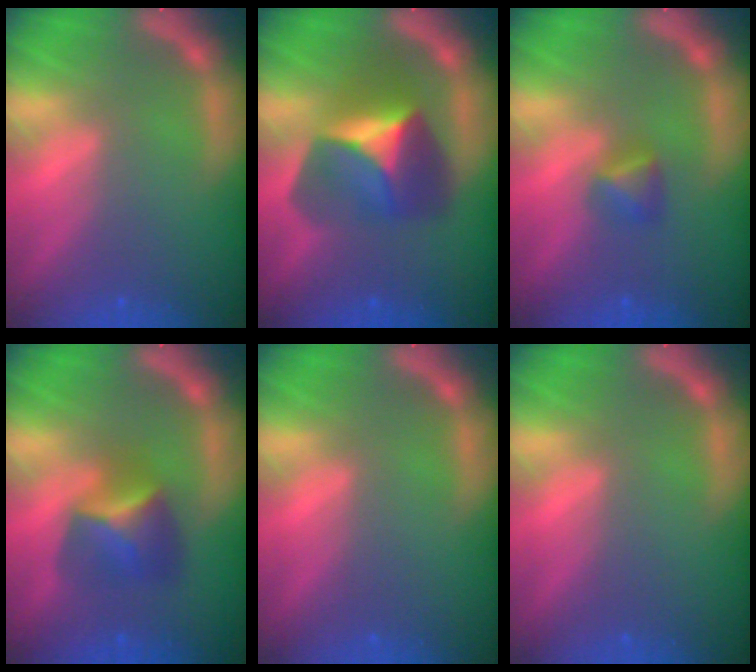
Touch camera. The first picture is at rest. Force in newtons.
{"total": 6.9}
{"total": 1.9}
{"total": 4.4}
{"total": 0.0}
{"total": 0.0}